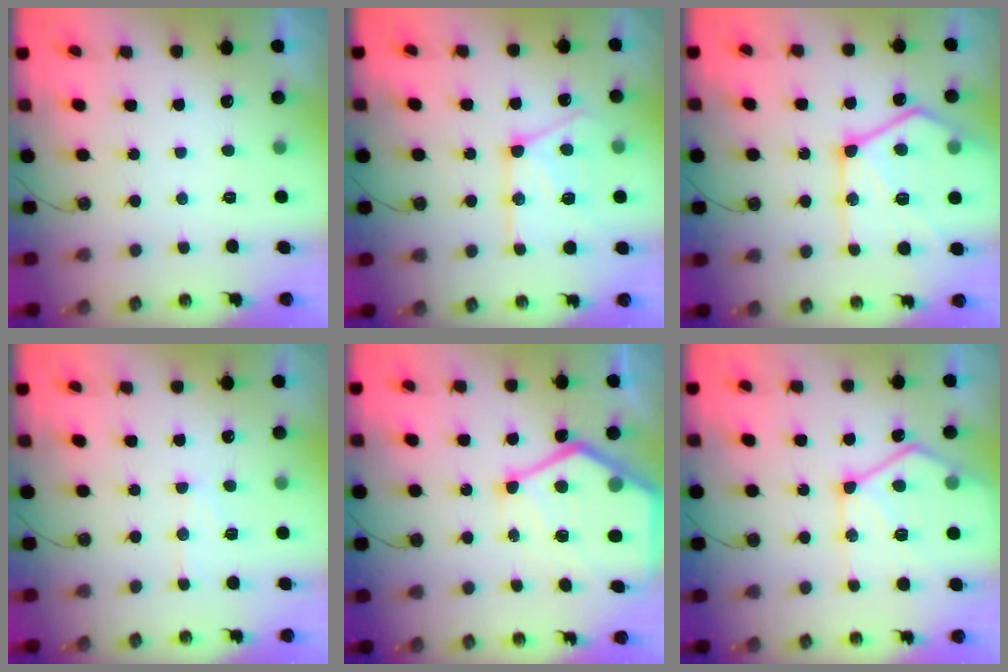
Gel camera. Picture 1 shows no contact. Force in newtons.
{"total": 16.4, "press": 16.3, "slide": 1.6}
{"total": 22.5, "press": 22.4, "slide": 2.5}
{"total": 7.1, "press": 7.1, "slide": 0.5}
{"total": 17.9, "press": 17.9, "slide": 1.6}
{"total": 17.0, "press": 16.9, "slide": 1.7}